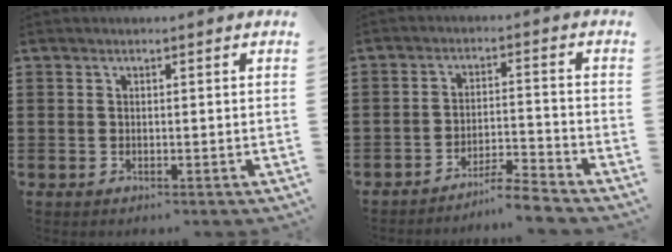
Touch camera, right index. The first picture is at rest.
{"total": 4.5, "force": [-4.3, -0.4, 1.1], "torque": [-0.022, -0.005, -0.088]}